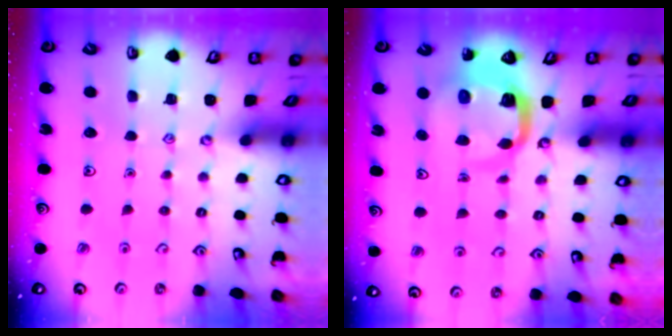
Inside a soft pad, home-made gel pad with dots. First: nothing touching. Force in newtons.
{"total": 6.4, "press": 6.4, "slide": 0.9}